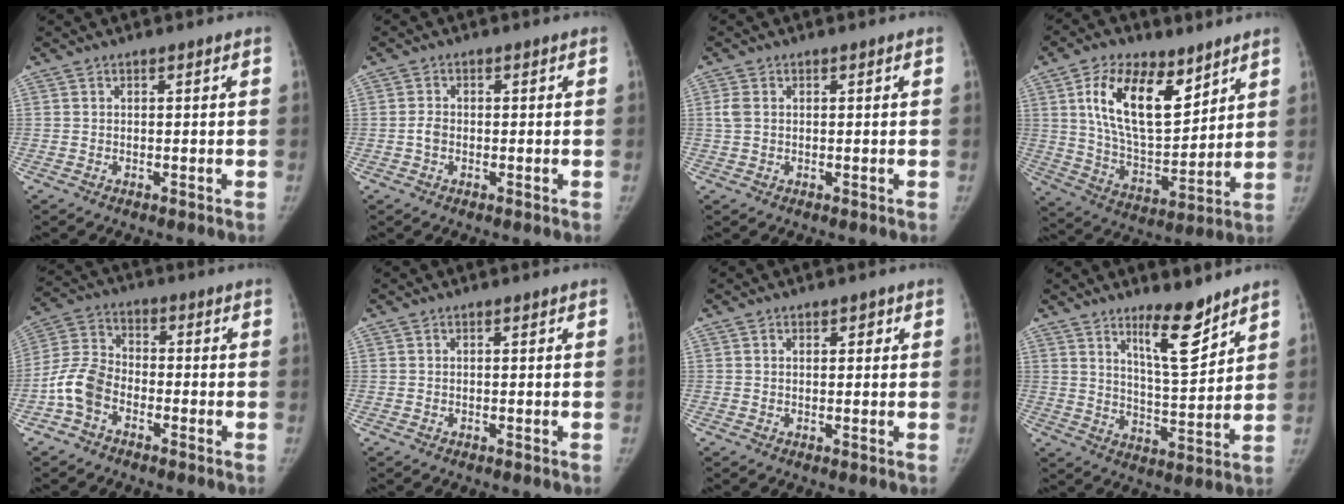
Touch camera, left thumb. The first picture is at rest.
{"total": 1.9, "force": [-0.5, 1.4, 1.1], "torque": [-0.018, 0.007, -0.011]}
{"total": 2.0, "force": [0.3, 1.5, 1.4], "torque": [-0.039, 0.003, 0.005]}
{"total": 17.7, "force": [8.4, 9.1, 12.7], "torque": [-0.183, -0.046, 0.159]}
{"total": 8.4, "force": [-3.7, 5.7, 4.9], "torque": [-0.099, 0.028, -0.082]}
{"total": 0.0}
{"total": 1.6, "force": [0.7, 1.1, 1.0], "torque": [-0.003, -0.001, 0.009]}
{"total": 9.9, "force": [7.1, 2.3, 6.5], "torque": [-0.089, -0.067, 0.124]}